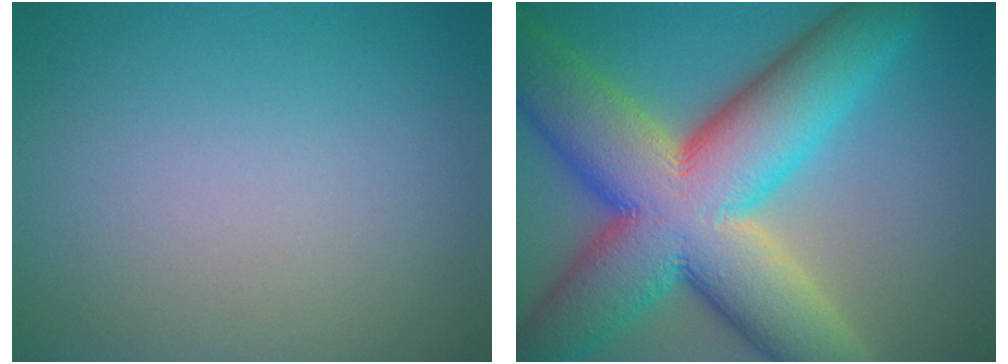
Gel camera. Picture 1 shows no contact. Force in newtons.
{"total": 17.1, "press": 17.1, "slide": 0.7}